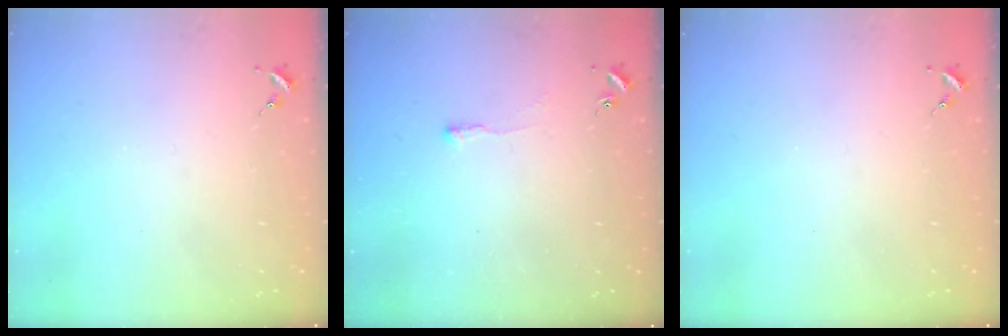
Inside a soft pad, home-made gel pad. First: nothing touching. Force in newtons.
{"total": 2.5, "press": 2.5, "slide": 0.5}
{"total": 0.0}